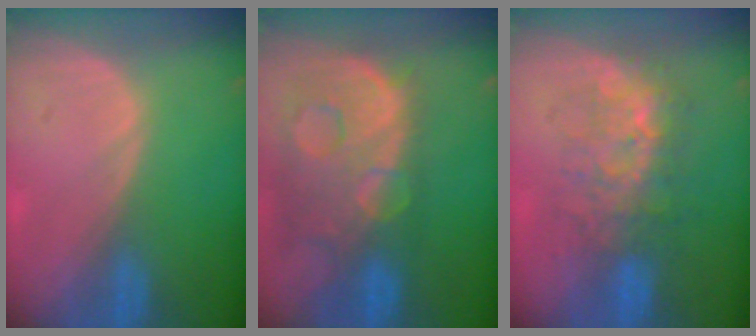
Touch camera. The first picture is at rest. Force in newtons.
{"total": 13.8, "press": 11.2, "slide": 8.0}
{"total": 8.0, "press": 7.6, "slide": 2.4}